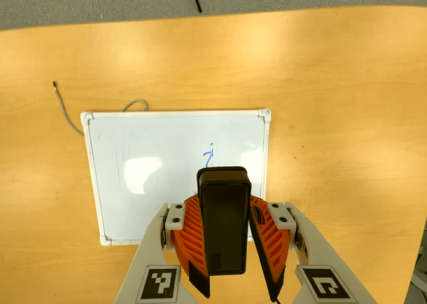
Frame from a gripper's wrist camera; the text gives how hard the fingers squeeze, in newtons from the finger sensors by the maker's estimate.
{"total": 8.7, "left": 8.5, "right": 9.0}